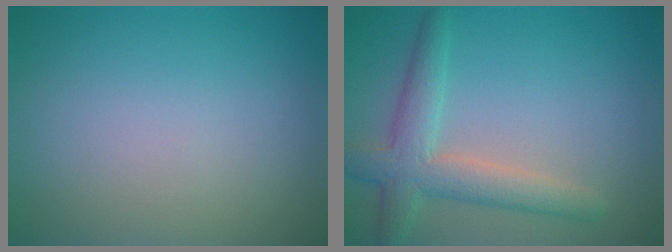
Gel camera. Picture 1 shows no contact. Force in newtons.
{"total": 4.4, "press": 4.4, "slide": 0.1}